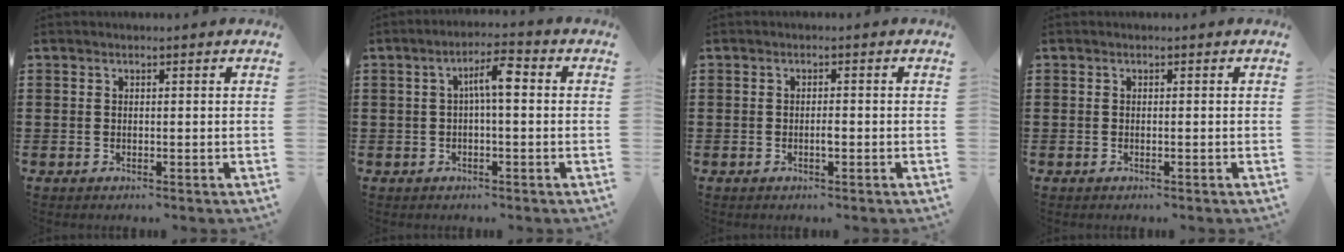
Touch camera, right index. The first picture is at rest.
{"total": 4.9, "force": [0.2, 1.2, 4.7], "torque": [-0.090, 0.015, -0.001]}
{"total": 1.4, "force": [-0.4, 0.3, 1.3], "torque": [-0.025, -0.002, -0.007]}
{"total": 0.0}